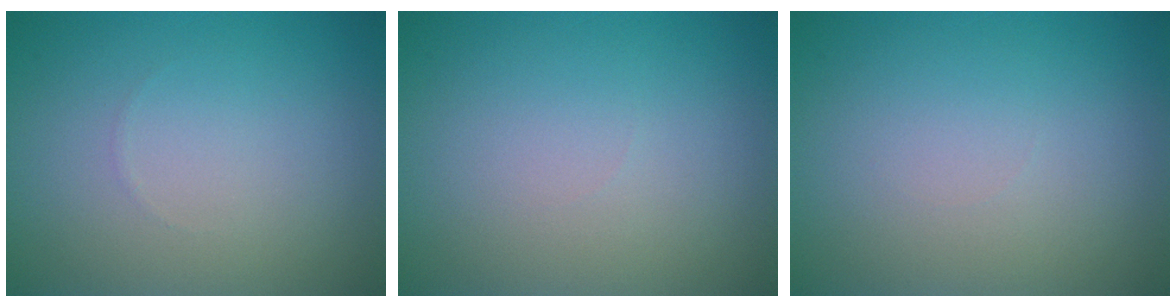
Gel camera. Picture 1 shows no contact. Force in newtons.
{"total": 0.0}
{"total": 0.0}